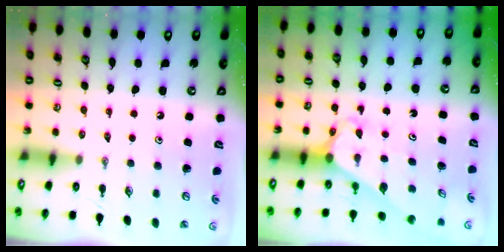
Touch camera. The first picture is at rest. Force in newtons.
{"total": 2.5, "press": 2.5, "slide": 0.2}